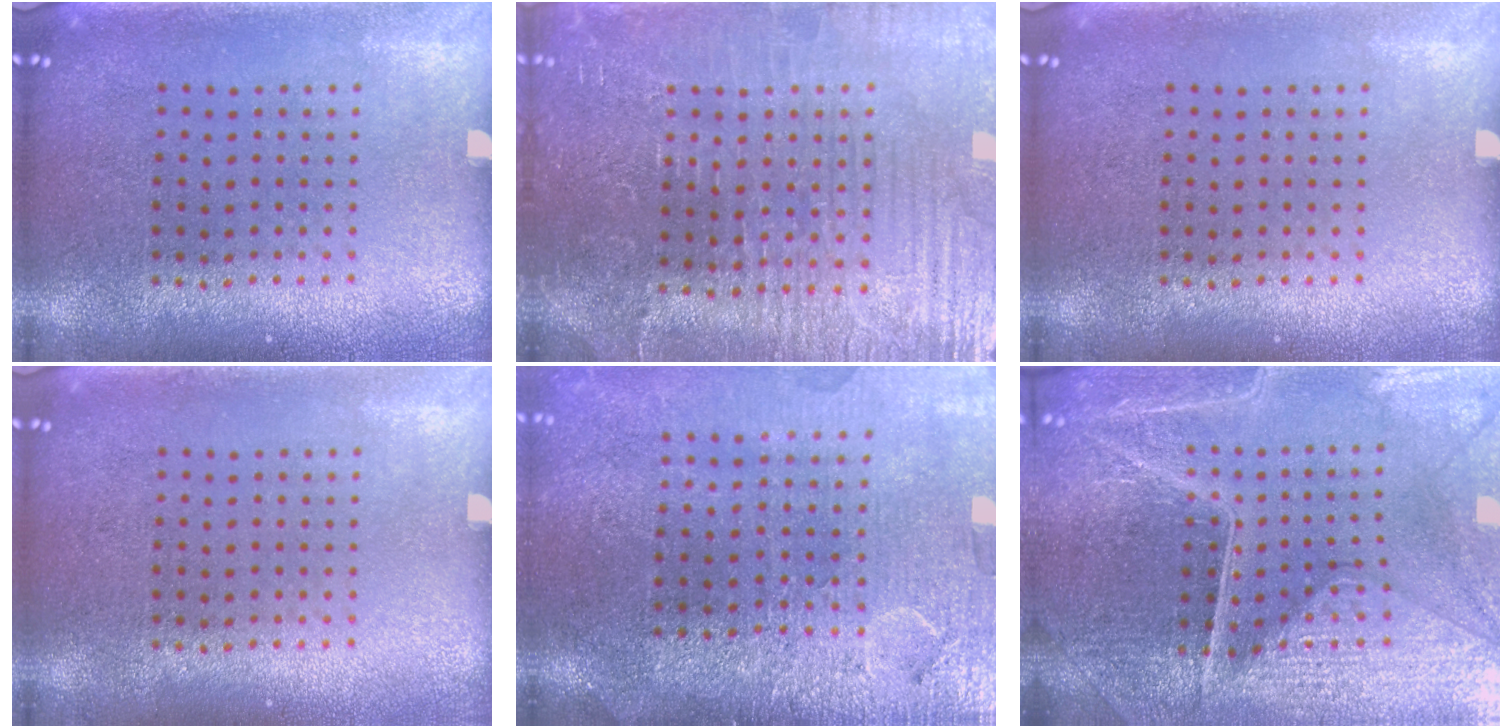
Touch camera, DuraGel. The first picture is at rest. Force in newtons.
{"total": 4.4, "press": 4.2, "slide": 1.2}
{"total": 0.0}
{"total": 0.0}
{"total": 4.2, "press": 3.7, "slide": 2.1}
{"total": 4.8, "press": 4.6, "slide": 1.3}